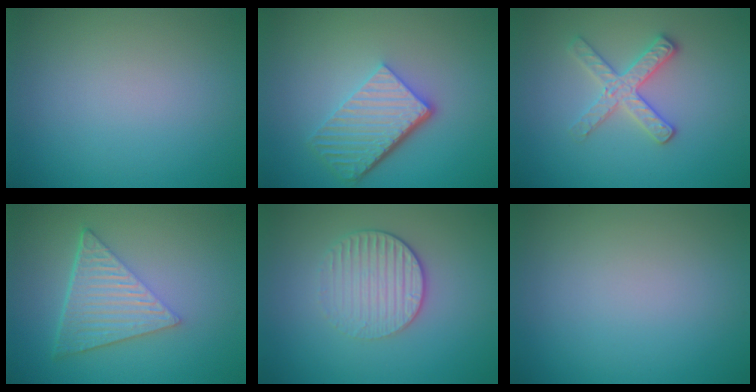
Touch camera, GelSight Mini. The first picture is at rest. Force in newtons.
{"total": 5.6, "press": 4.0, "slide": 4.0}
{"total": 2.9, "press": 2.8, "slide": 0.8}
{"total": 6.2, "press": 4.2, "slide": 4.6}
{"total": 3.3, "press": 2.6, "slide": 1.9}
{"total": 0.0}